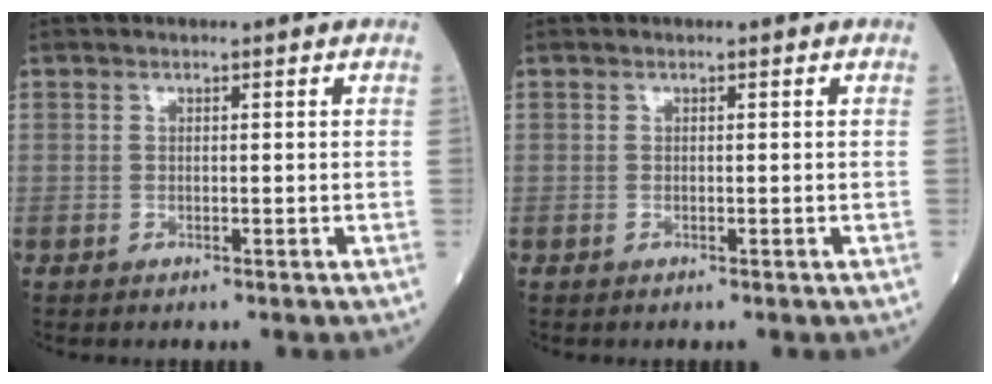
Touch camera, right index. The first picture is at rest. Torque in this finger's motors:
{"motor_torque": [0.01, 0.01, -0.02, -0.01]}